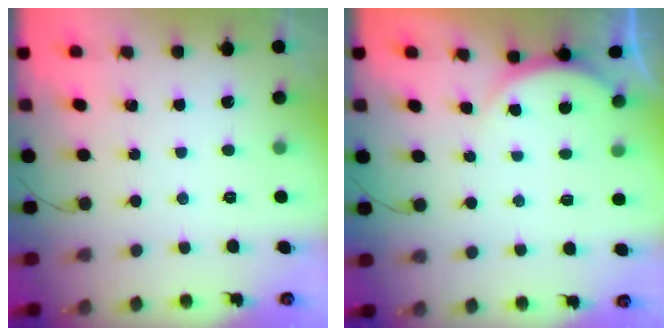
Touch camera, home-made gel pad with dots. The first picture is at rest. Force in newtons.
{"total": 3.6, "press": 3.2, "slide": 1.8}